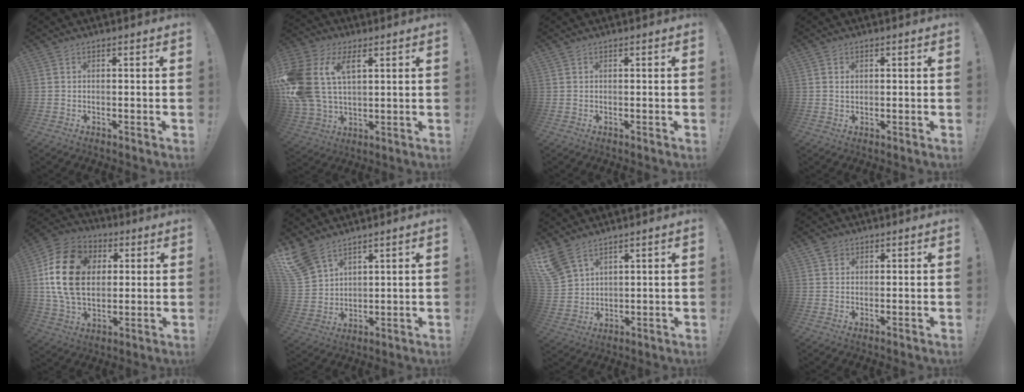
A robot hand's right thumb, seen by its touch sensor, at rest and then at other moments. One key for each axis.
{"total": 17.7, "fx": 6.3, "fy": 11.8, "fz": 11.6, "tx": -0.266, "ty": -0.019, "tz": 0.116}
{"total": 0.0}
{"total": 1.1, "fx": 0.5, "fy": 0.9, "fz": 0.3, "tx": 0.005, "ty": -0.002, "tz": 0.008}
{"total": 21.5, "fx": 4.2, "fy": 15.7, "fz": 14.1, "tx": -0.250, "ty": -0.001, "tz": 0.076}
{"total": 10.0, "fx": 7.5, "fy": 5.5, "fz": 3.8, "tx": -0.082, "ty": -0.044, "tz": 0.154}
{"total": 8.5, "fx": 6.3, "fy": 4.5, "fz": 3.6, "tx": -0.076, "ty": -0.030, "tz": 0.130}
{"total": 2.2, "fx": 1.5, "fy": 1.7, "fz": 0.2, "tx": 0.006, "ty": -0.004, "tz": 0.025}